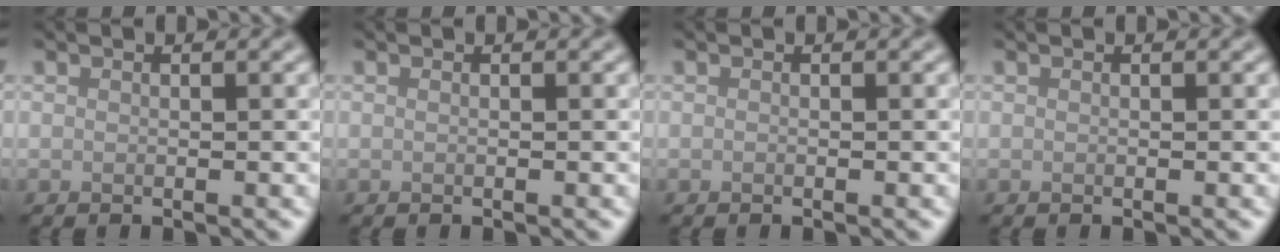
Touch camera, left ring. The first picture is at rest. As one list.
[{"total": 0.0}, {"total": 0.0}, {"total": 0.0}]